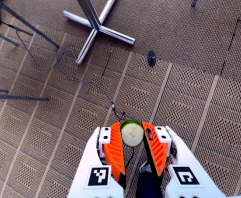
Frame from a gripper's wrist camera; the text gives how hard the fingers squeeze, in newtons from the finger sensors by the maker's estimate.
{"total": 6.8, "left": 6.2, "right": 7.4}